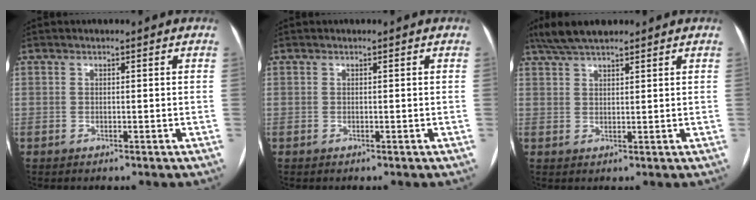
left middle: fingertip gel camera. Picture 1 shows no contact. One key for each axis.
{"total": 0.0}
{"total": 6.4, "fx": 5.3, "fy": 1.3, "fz": 3.4, "tx": -0.064, "ty": 0.026, "tz": 0.096}